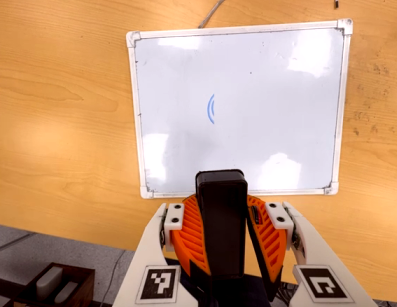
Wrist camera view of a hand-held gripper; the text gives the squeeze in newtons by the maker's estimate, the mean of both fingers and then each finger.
{"total": 10.4, "left": 10.4, "right": 10.5}